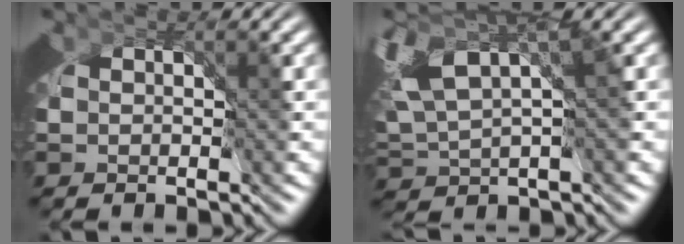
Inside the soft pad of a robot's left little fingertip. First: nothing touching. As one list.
[{"total": 4.9, "force": [0.2, 3.0, 3.8], "torque": [-0.075, 0.002, 0.002]}]